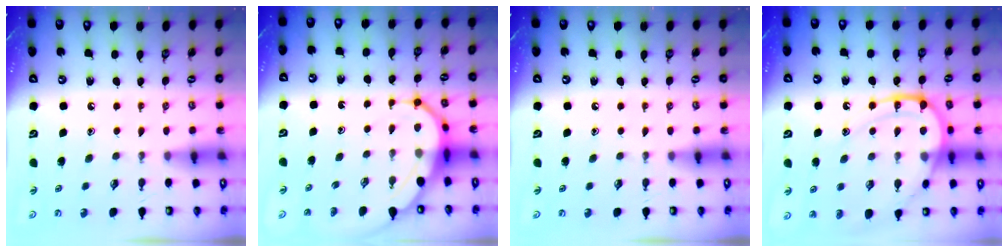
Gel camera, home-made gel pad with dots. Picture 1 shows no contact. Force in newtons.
{"total": 8.0, "press": 7.9, "slide": 0.9}
{"total": 0.0}
{"total": 17.5, "press": 17.4, "slide": 1.7}